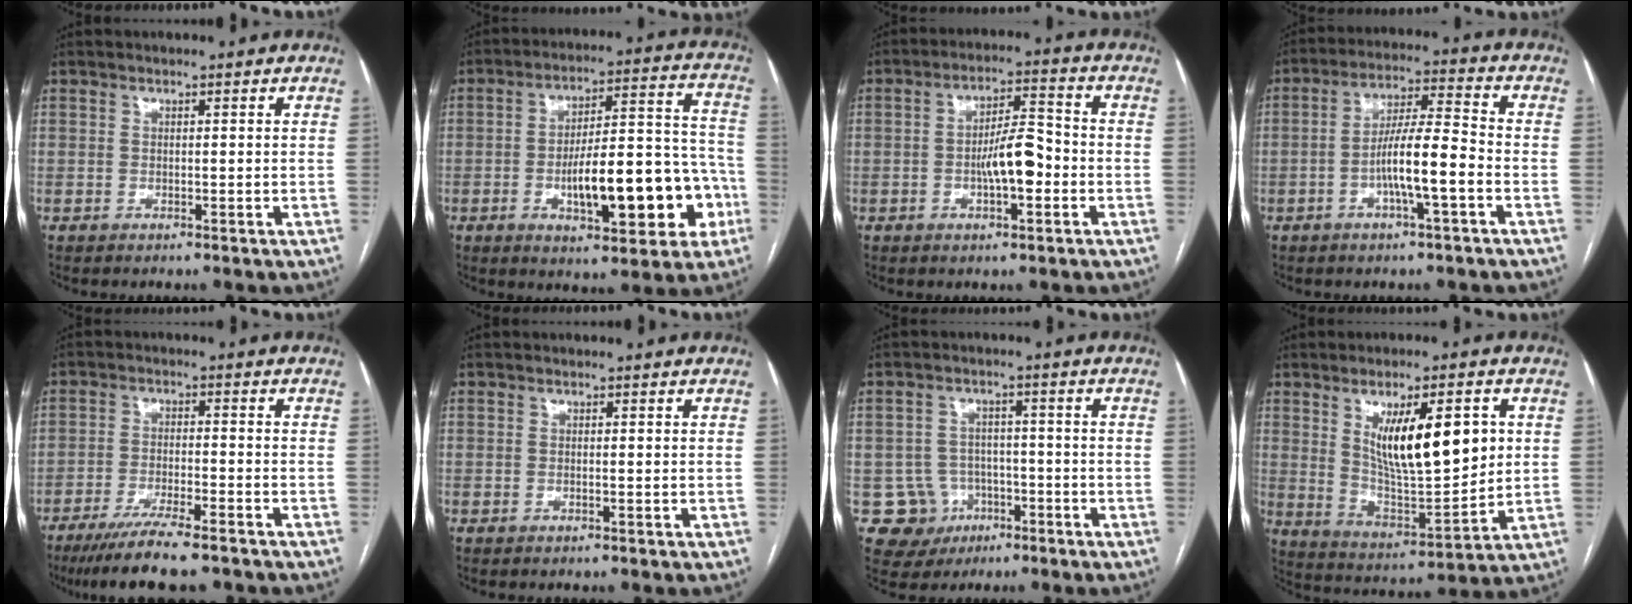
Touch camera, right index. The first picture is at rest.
{"total": 17.6, "force": [-5.4, 5.7, 15.7], "torque": [-0.219, 0.035, -0.070]}
{"total": 7.4, "force": [-1.7, 2.0, 6.9], "torque": [-0.123, 0.015, -0.029]}
{"total": 9.1, "force": [-2.9, 0.7, 8.6], "torque": [-0.159, 0.013, -0.053]}
{"total": 9.4, "force": [-7.5, 0.7, 5.7], "torque": [-0.090, -0.022, -0.119]}
{"total": 0.0}
{"total": 6.9, "force": [-2.4, 6.5, 0.4], "torque": [-0.004, 0.012, -0.029]}
{"total": 15.0, "force": [4.2, 4.2, 13.7], "torque": [-0.231, -0.006, 0.080]}